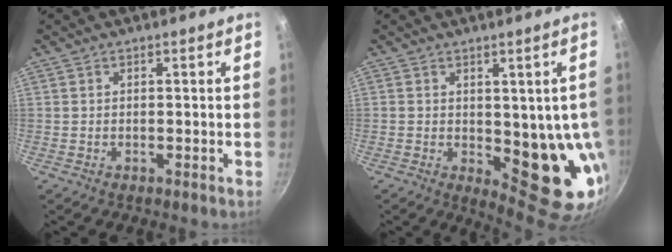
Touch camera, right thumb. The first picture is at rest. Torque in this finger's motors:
{"motor_torque": [2.52, 2.49, 1.90, -0.20, 0.26]}